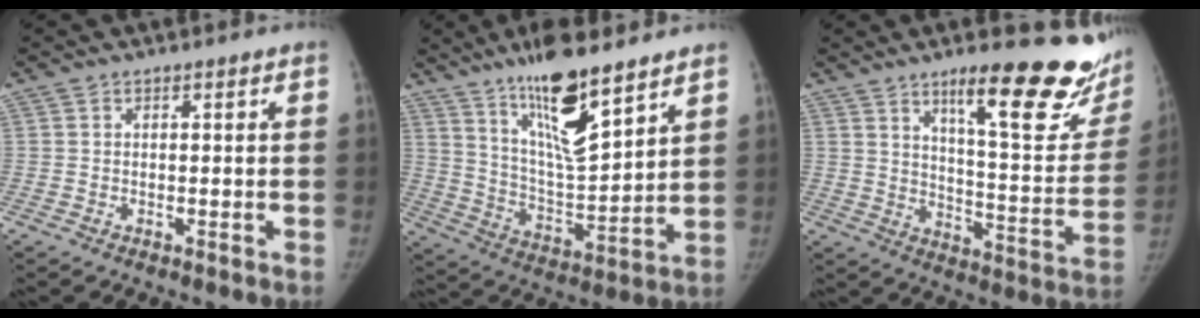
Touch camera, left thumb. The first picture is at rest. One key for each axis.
{"total": 17.0, "fx": 11.5, "fy": 3.8, "fz": 11.9, "tx": -0.188, "ty": -0.073, "tz": 0.214}
{"total": 23.8, "fx": 14.7, "fy": 5.9, "fz": 17.8, "tx": -0.194, "ty": -0.086, "tz": 0.216}